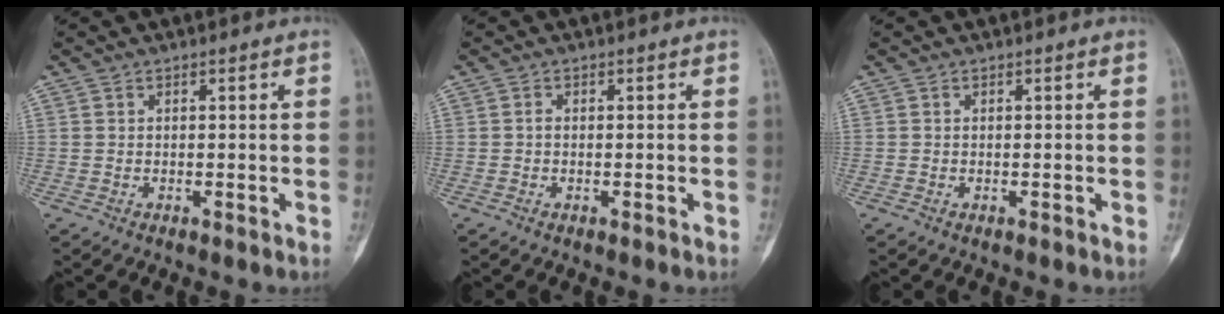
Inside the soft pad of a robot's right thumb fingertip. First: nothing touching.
{"total": 0.6, "force": [-0.1, 0.5, 0.4], "torque": [-0.008, 0.001, -0.004]}
{"total": 0.0}